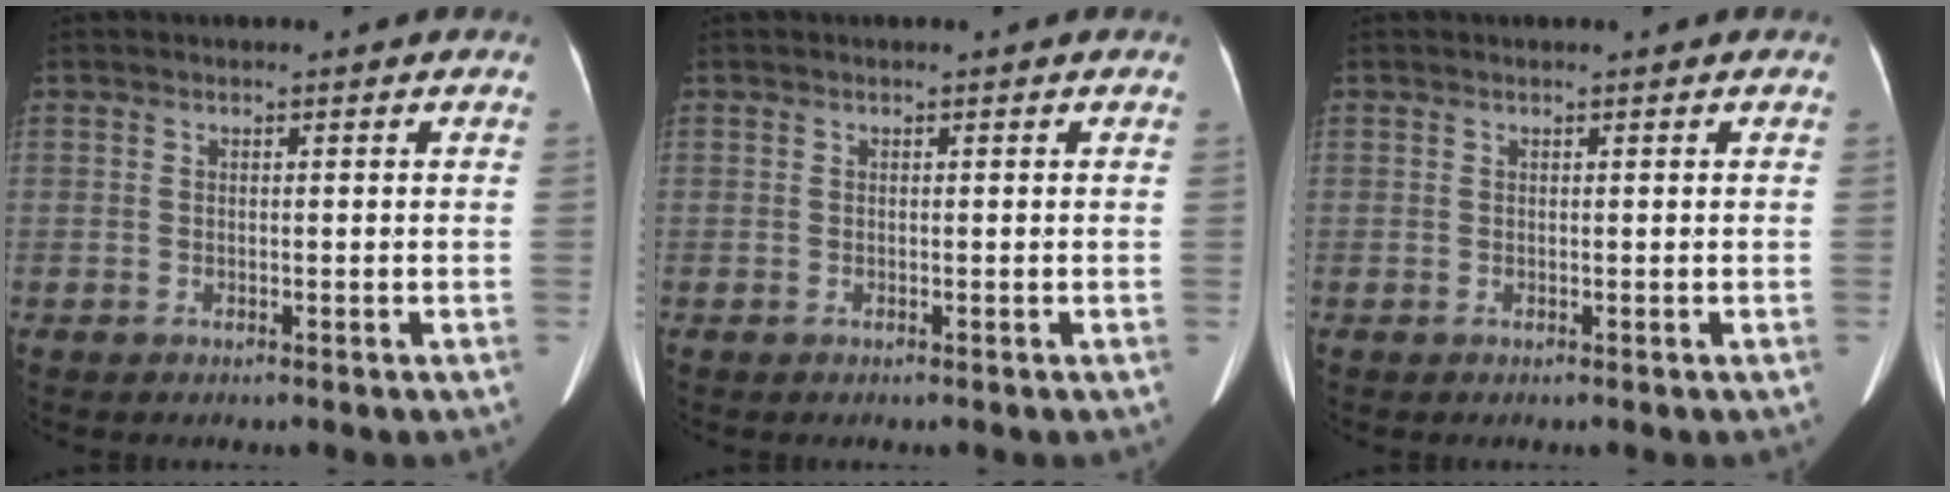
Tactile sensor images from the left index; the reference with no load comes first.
{"total": 0.0}
{"total": 0.0}